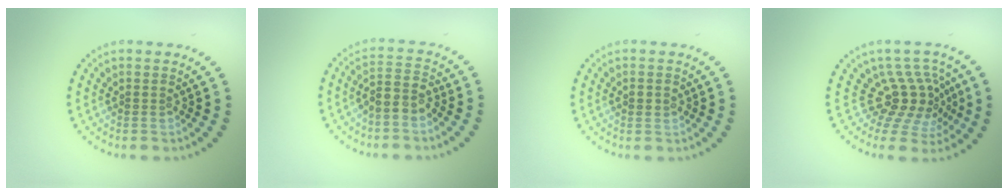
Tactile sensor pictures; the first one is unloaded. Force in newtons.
{"total": 2.4, "press": 2.2, "slide": 1.1}
{"total": 1.3, "press": 1.3, "slide": 0.2}
{"total": 4.2, "press": 2.8, "slide": 3.1}